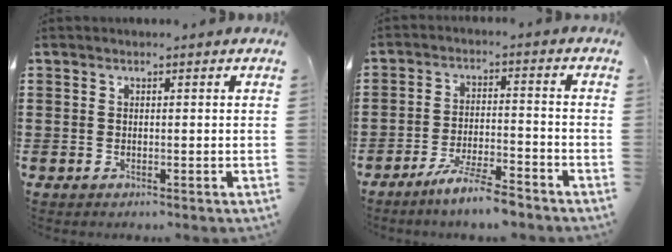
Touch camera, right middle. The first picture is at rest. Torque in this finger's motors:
{"motor_torque": [1.99, -0.15, 0.50, 0.16]}